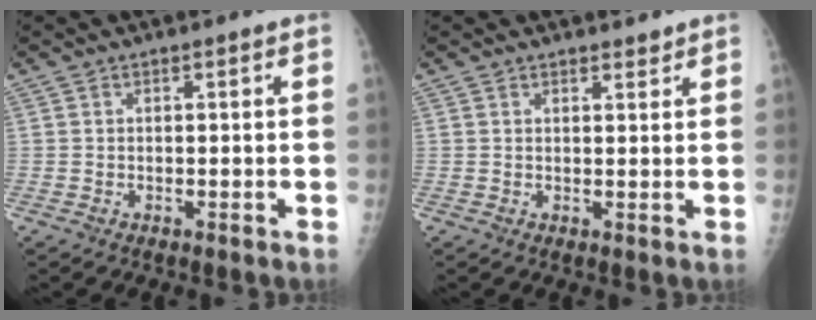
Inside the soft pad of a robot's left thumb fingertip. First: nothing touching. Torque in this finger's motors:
{"motor_torque": [0.01, -0.17, -0.22, -0.22, 0.01]}